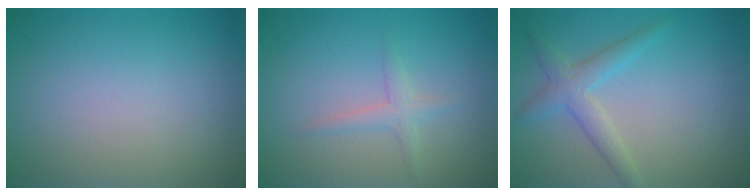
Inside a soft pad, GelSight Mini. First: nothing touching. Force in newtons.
{"total": 1.5, "press": 1.5, "slide": 0.1}
{"total": 2.6, "press": 2.6, "slide": 0.1}